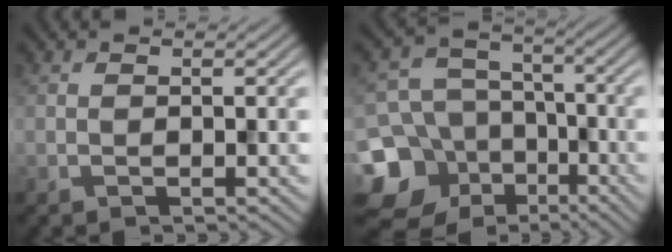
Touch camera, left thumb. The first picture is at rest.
{"total": 15.5, "force": [-7.5, 12.6, 5.0], "torque": [-0.157, -0.046, -0.133]}